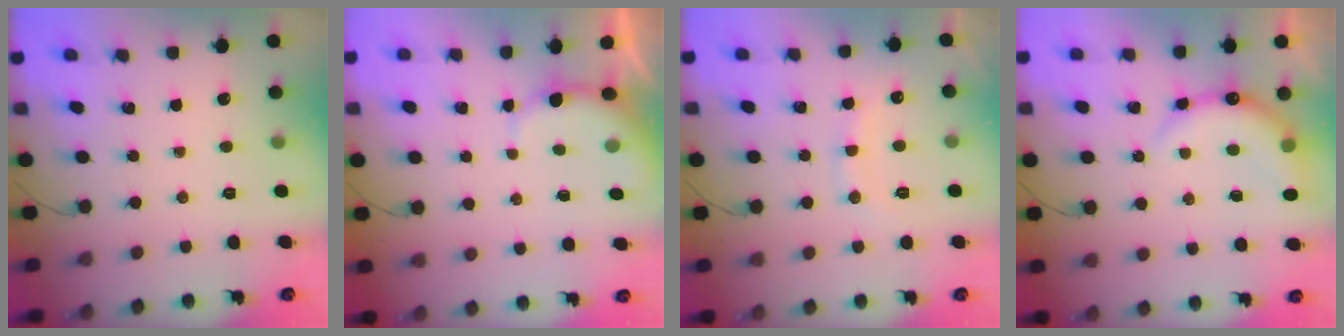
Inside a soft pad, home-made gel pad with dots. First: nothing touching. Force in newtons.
{"total": 3.2, "press": 3.1, "slide": 0.8}
{"total": 9.9, "press": 9.9, "slide": 1.2}
{"total": 8.9, "press": 8.8, "slide": 0.8}